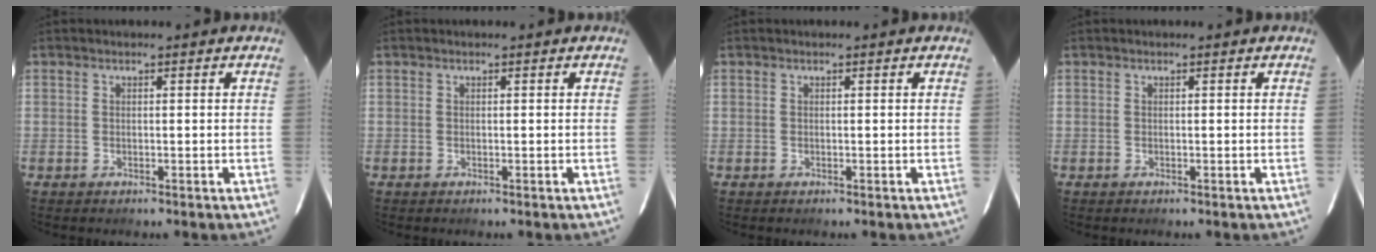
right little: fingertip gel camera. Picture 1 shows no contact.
{"total": 0.0}
{"total": 0.0}
{"total": 0.0}